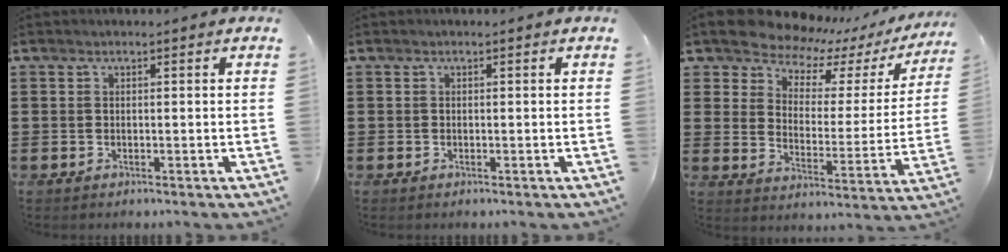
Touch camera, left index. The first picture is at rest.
{"total": 0.0}
{"total": 7.4, "force": [7.1, 1.9, 0.9], "torque": [-0.054, -0.057, 0.124]}